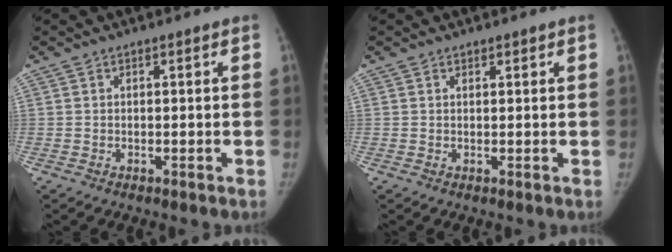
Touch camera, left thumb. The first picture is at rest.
{"total": 0.6, "force": [0.5, 0.2, 0.1], "torque": [0.002, -0.003, 0.008]}